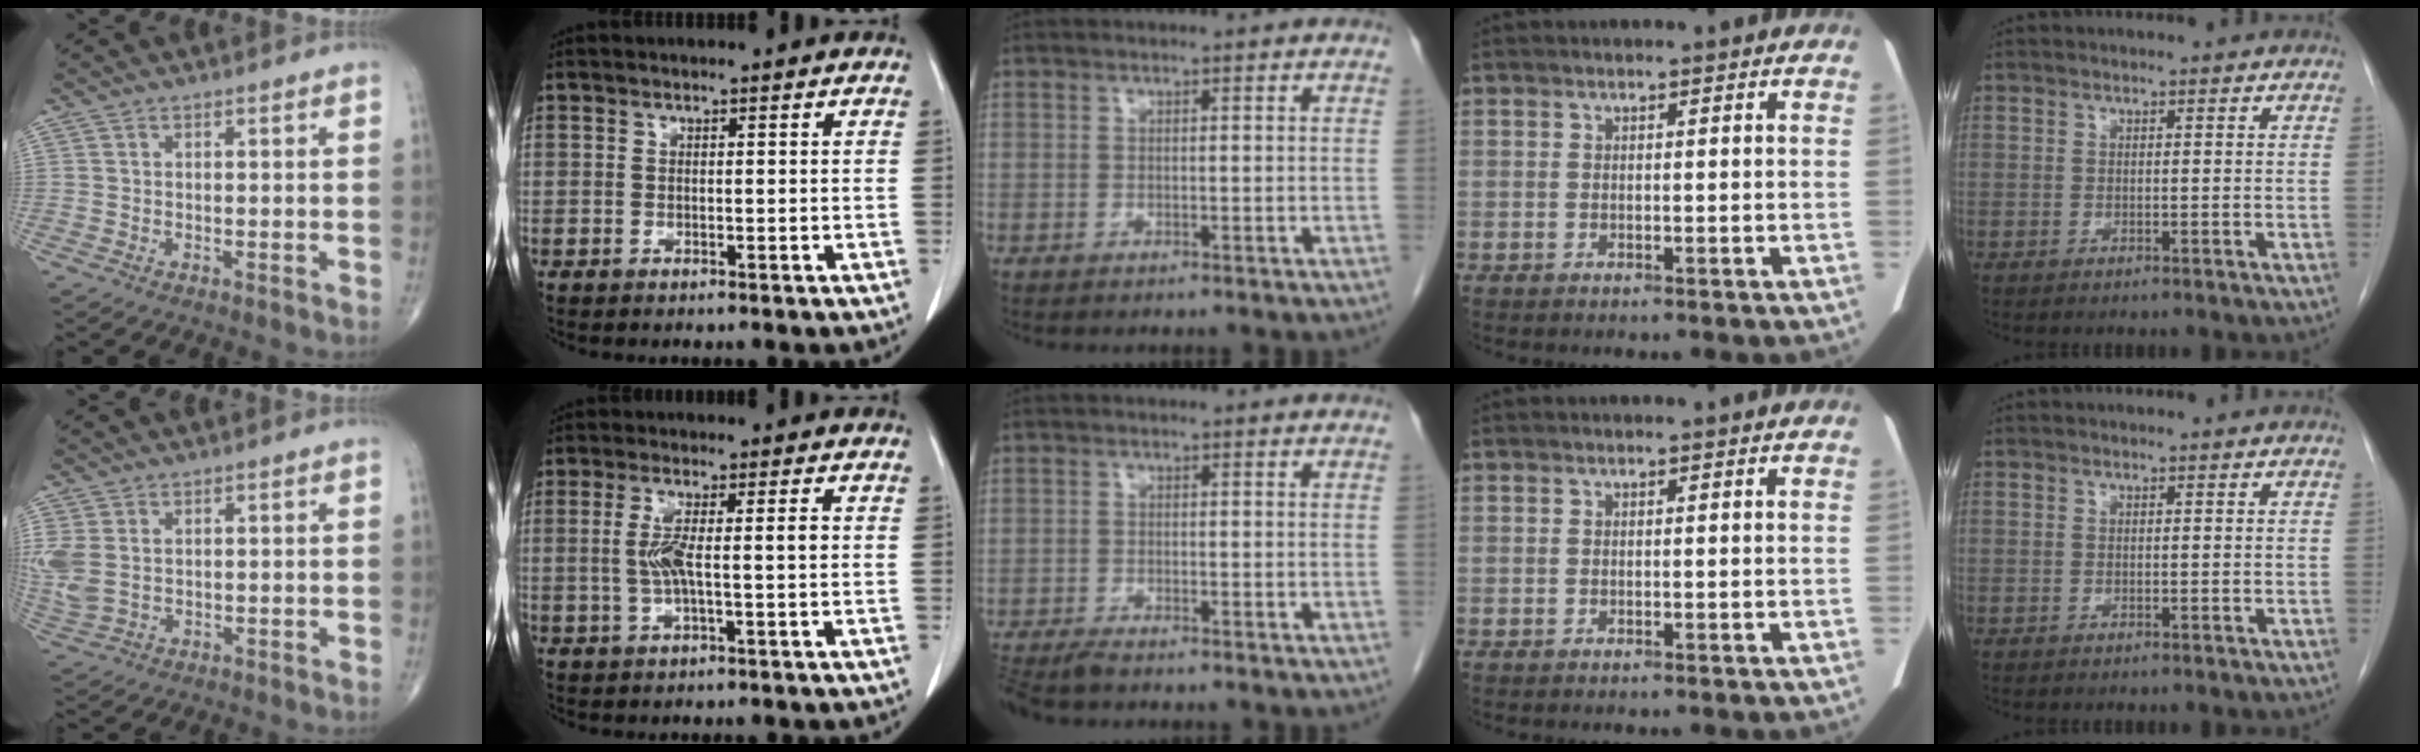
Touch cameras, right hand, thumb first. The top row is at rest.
{"thumb": {"total": 6.4, "force": [1.1, 4.3, 4.6], "torque": [-0.128, 0.003, 0.032]}, "index": {"total": 5.3, "force": [0.0, 0.4, 5.3], "torque": [-0.105, 0.004, 0.000]}, "middle": {"total": 4.1, "force": [-3.6, 0.4, 1.8], "torque": [-0.032, -0.014, -0.064]}}